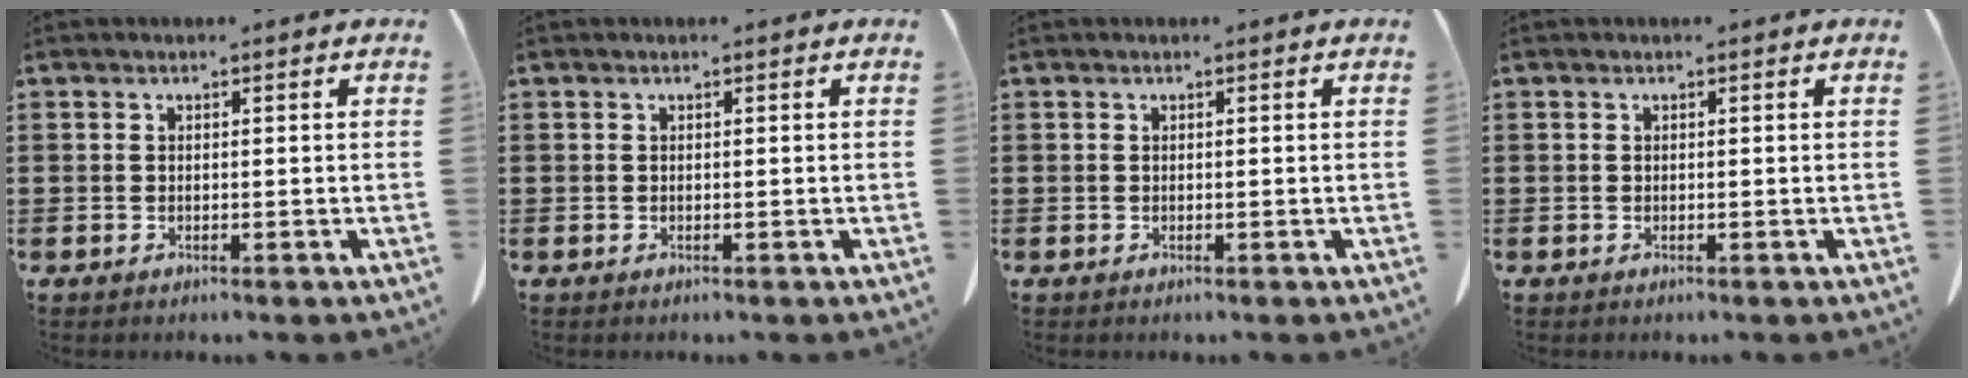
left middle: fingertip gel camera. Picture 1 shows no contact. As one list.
[{"total": 0.0}, {"total": 0.0}, {"total": 0.0}]